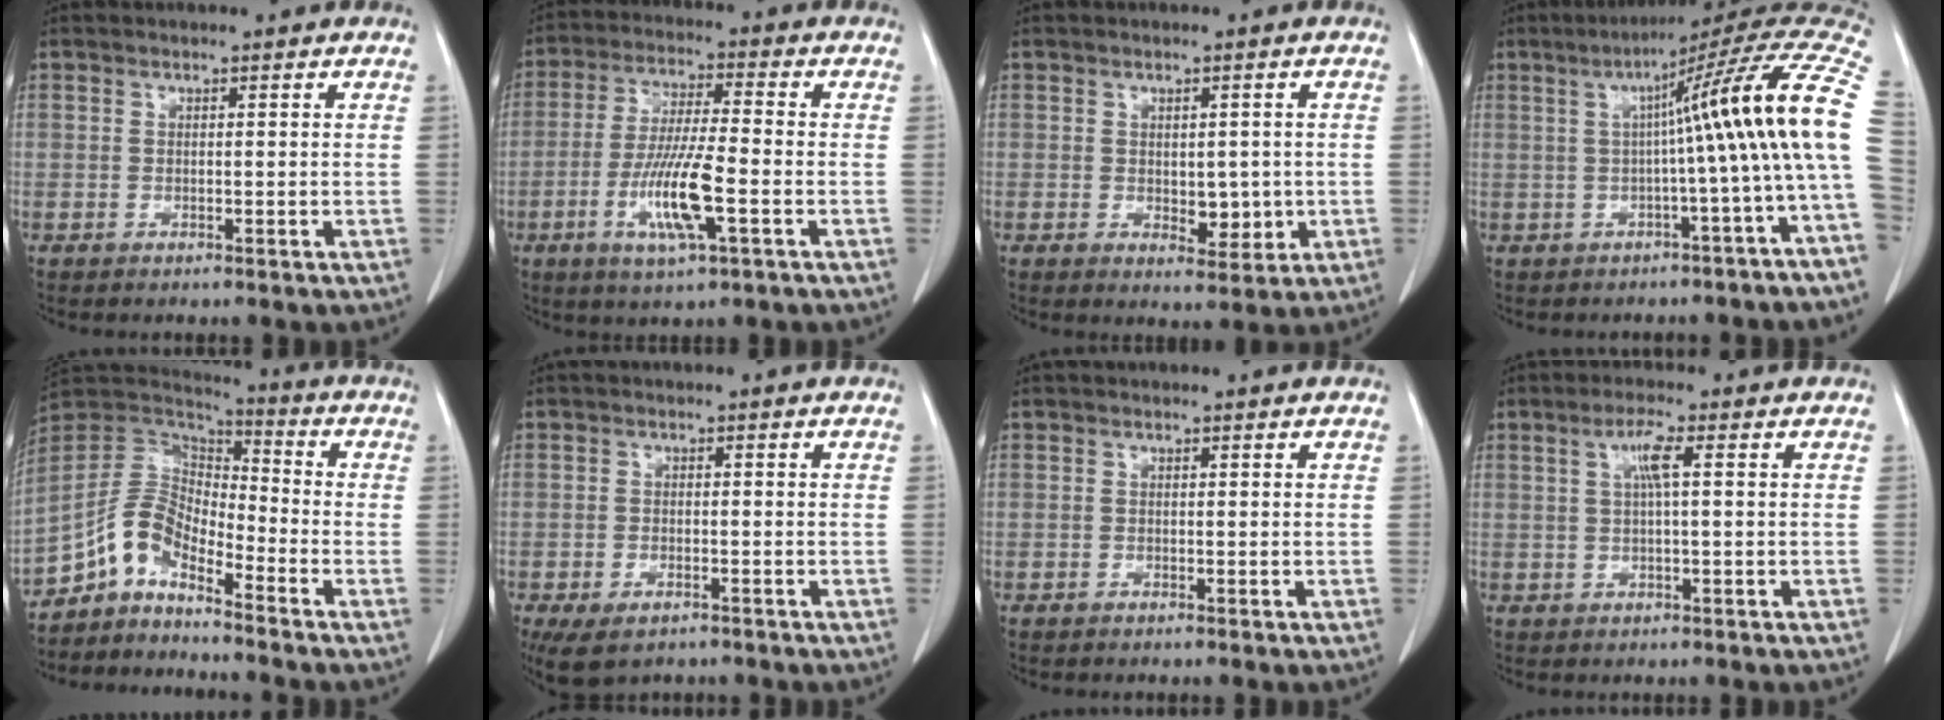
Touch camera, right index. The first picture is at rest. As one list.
[{"total": 10.8, "force": [-3.7, 1.1, 10.1], "torque": [-0.200, -0.013, -0.069]}, {"total": 4.3, "force": [-0.5, 2.5, 3.5], "torque": [-0.040, -0.005, 0.003]}, {"total": 15.5, "force": [0.6, -1.9, 15.4], "torque": [-0.189, 0.036, -0.001]}, {"total": 8.5, "force": [-6.4, 3.1, 4.6], "torque": [-0.101, 0.032, -0.130]}, {"total": 6.3, "force": [-4.2, 3.2, 3.5], "torque": [-0.062, -0.007, -0.065]}, {"total": 0.0}, {"total": 3.3, "force": [0.9, 0.3, 3.2], "torque": [-0.062, 0.007, 0.014]}]